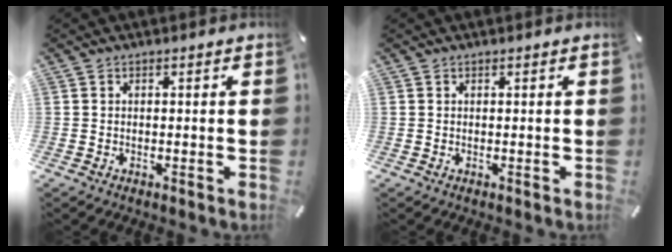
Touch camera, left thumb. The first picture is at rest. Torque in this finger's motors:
{"motor_torque": [0.02, 0.00, -0.04, 0.01, 0.00]}